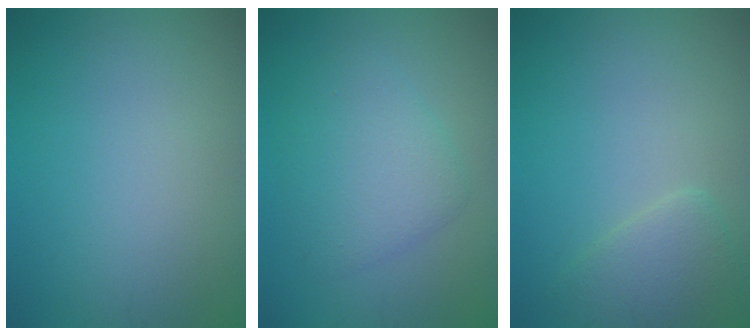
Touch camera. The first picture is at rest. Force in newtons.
{"total": 4.2, "press": 4.2, "slide": 0.2}
{"total": 2.5, "press": 2.5, "slide": 0.2}